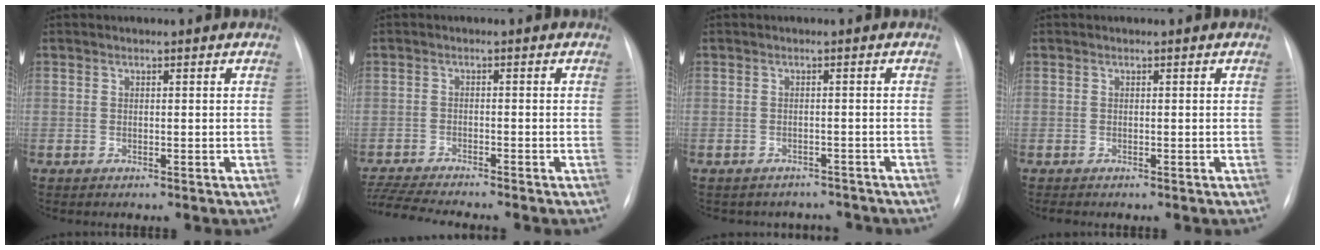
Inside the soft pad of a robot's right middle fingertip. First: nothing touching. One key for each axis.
{"total": 8.4, "fx": -7.7, "fy": -0.6, "fz": 3.3, "tx": -0.061, "ty": -0.016, "tz": -0.131}
{"total": 5.7, "fx": -5.1, "fy": 2.5, "fz": -0.1, "tx": 0.004, "ty": 0.015, "tz": -0.054}
{"total": 0.5, "fx": -0.5, "fy": 0.0, "fz": 0.2, "tx": -0.004, "ty": -0.001, "tz": -0.007}